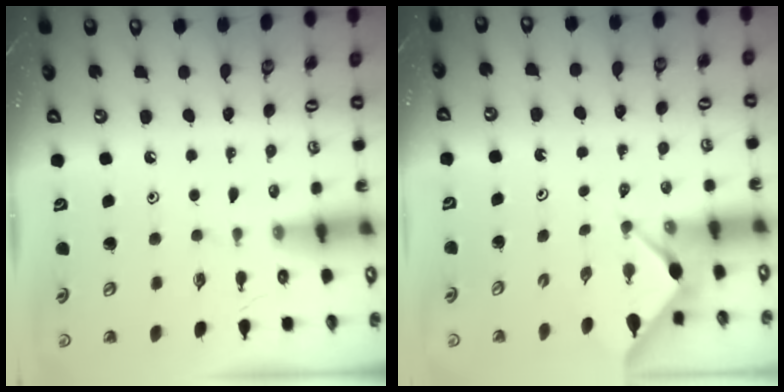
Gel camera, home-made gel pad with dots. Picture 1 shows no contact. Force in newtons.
{"total": 2.9, "press": 2.8, "slide": 0.3}